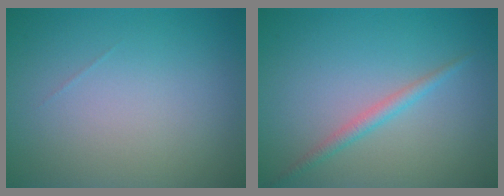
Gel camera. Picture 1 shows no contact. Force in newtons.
{"total": 1.5, "press": 1.5, "slide": 0.1}